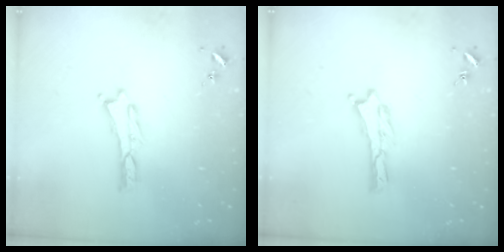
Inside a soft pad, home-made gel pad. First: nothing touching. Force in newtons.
{"total": 0.0}